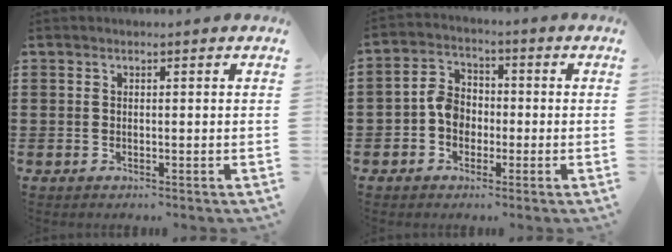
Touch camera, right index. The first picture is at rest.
{"total": 5.2, "force": [-1.2, 4.0, 3.1], "torque": [-0.078, 0.008, -0.028]}